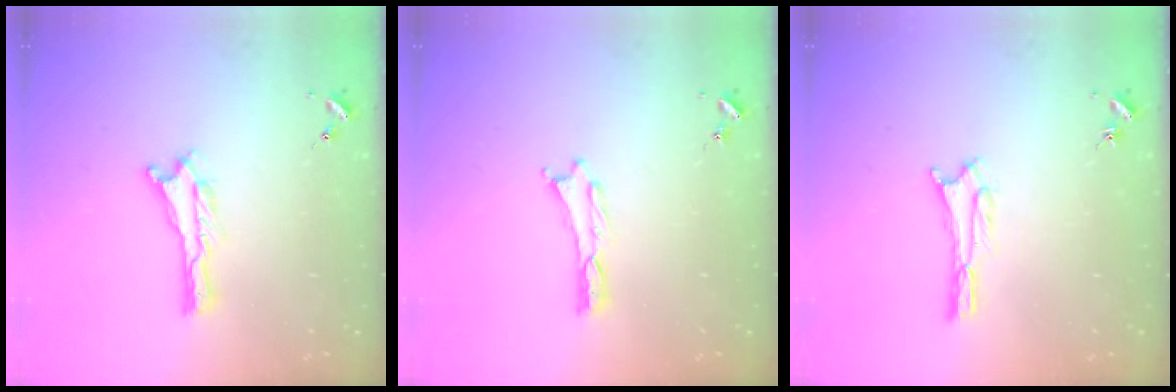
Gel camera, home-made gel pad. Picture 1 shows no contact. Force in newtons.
{"total": 0.0}
{"total": 1.9, "press": 1.9, "slide": 0.2}